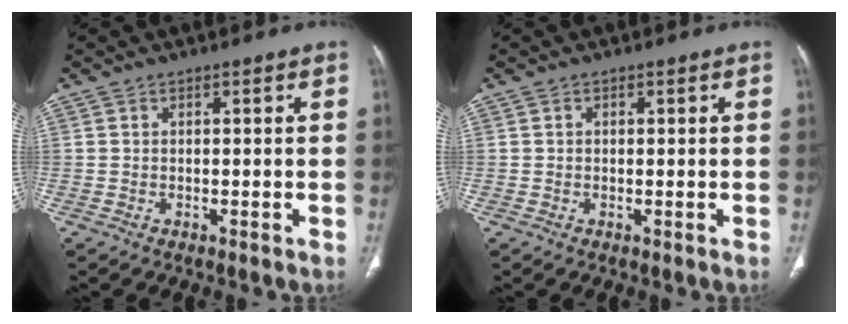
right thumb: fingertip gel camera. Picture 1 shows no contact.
{"total": 0.0}